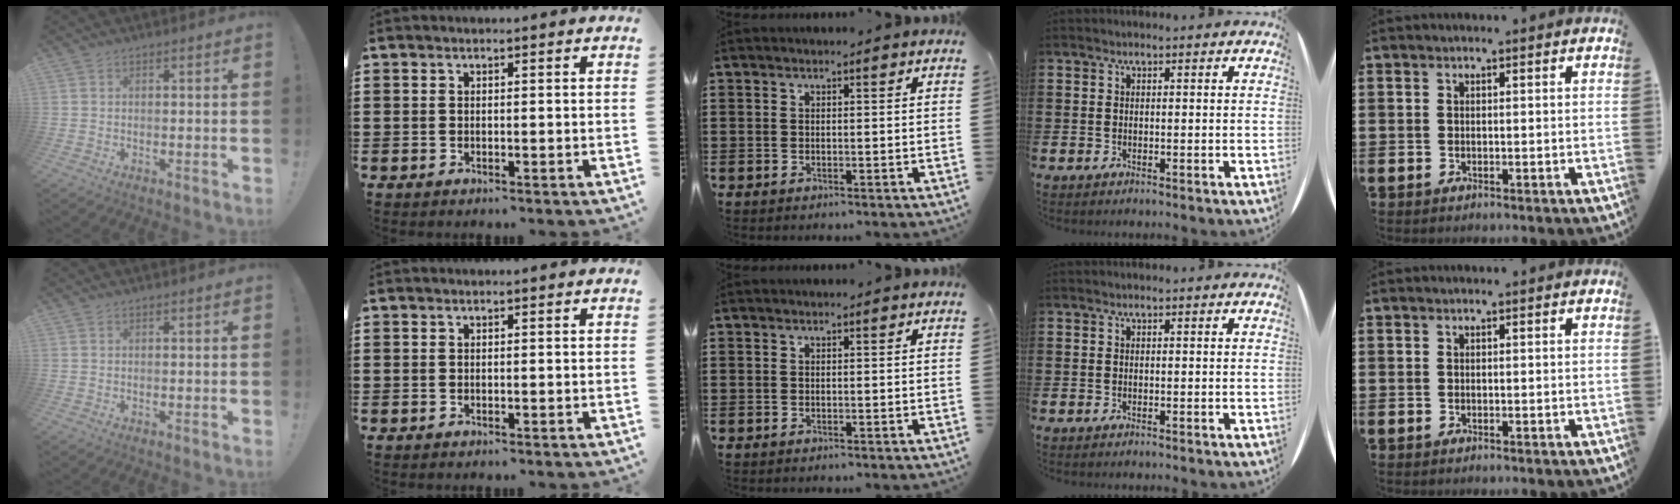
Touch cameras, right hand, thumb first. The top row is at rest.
{}